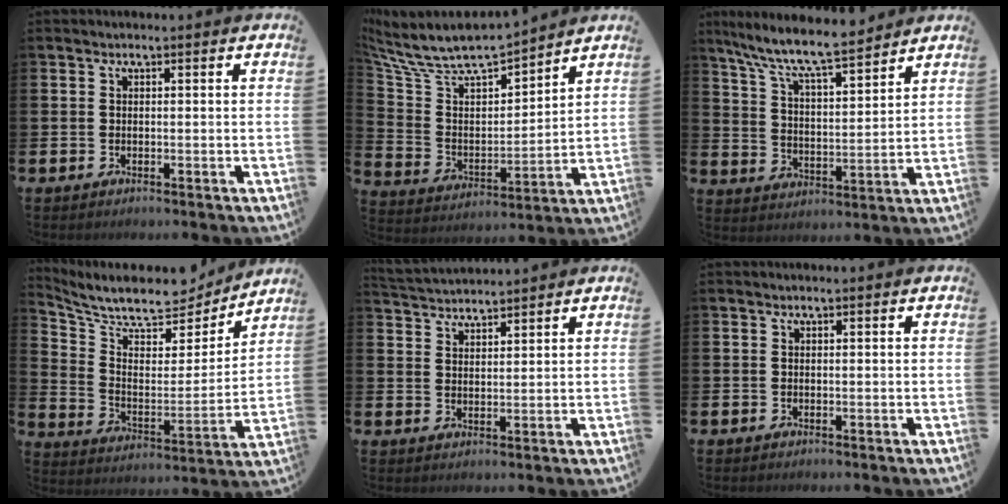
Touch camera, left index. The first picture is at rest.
{"total": 9.2, "force": [8.7, 1.8, 2.5], "torque": [-0.097, -0.066, 0.148]}
{"total": 9.1, "force": [8.4, 0.8, 3.4], "torque": [-0.105, -0.055, 0.146]}
{"total": 9.4, "force": [8.6, 2.6, 2.8], "torque": [-0.096, -0.063, 0.148]}
{"total": 3.4, "force": [3.4, 0.3, 0.0], "torque": [-0.017, -0.016, 0.064]}
{"total": 0.0}